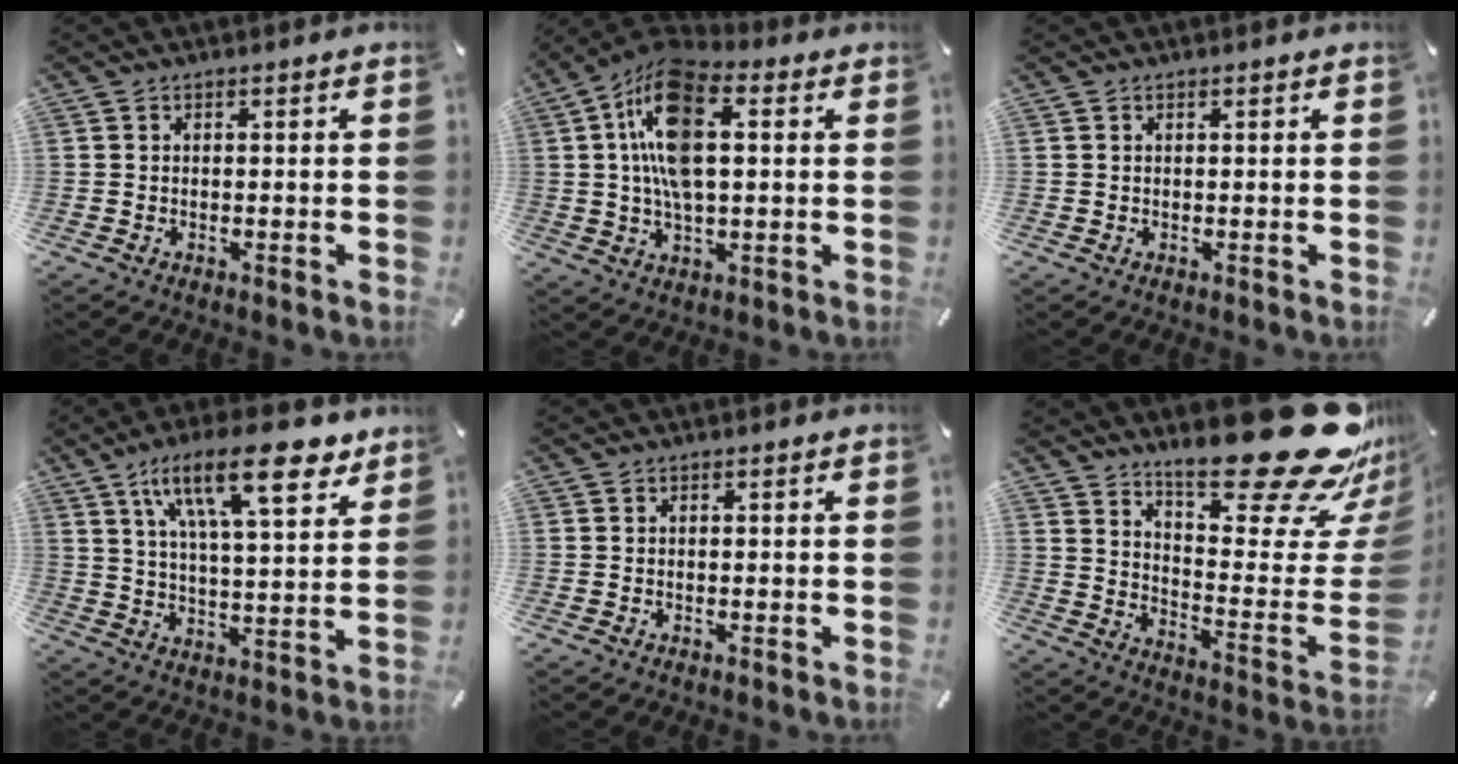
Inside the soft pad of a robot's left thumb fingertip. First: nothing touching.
{"total": 15.3, "force": [3.9, 7.6, 12.6], "torque": [-0.261, -0.004, 0.065]}
{"total": 0.0}
{"total": 19.4, "force": [11.0, 7.3, 14.2], "torque": [-0.230, -0.037, 0.175]}
{"total": 0.0}
{"total": 28.1, "force": [21.2, 7.5, 16.8], "torque": [-0.212, -0.168, 0.344]}